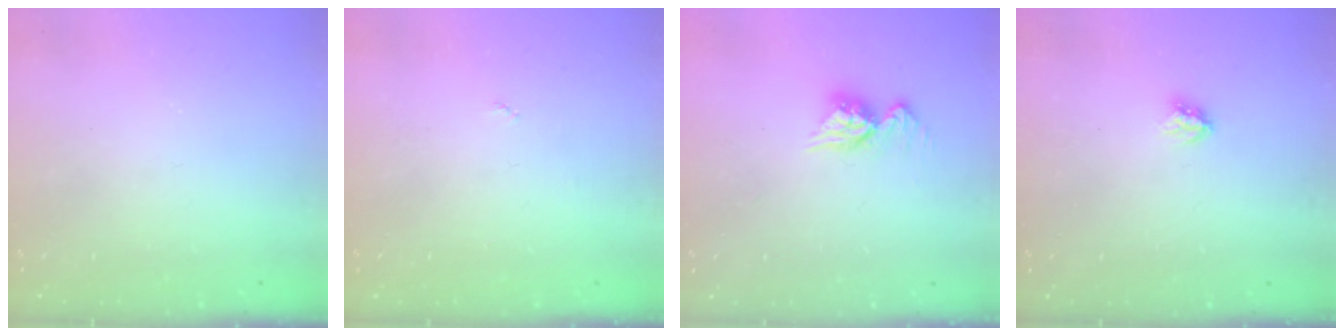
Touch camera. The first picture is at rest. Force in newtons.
{"total": 2.7, "press": 2.7, "slide": 0.4}
{"total": 9.4, "press": 9.4, "slide": 0.9}
{"total": 3.0, "press": 2.9, "slide": 0.4}